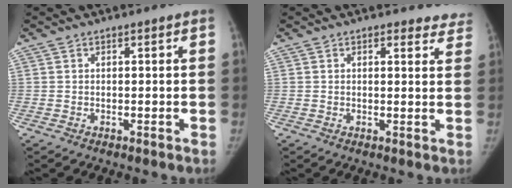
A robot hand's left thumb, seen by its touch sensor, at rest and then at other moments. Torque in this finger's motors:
{"motor_torque": [-0.30, -0.04, 0.13, 0.11, 0.00]}